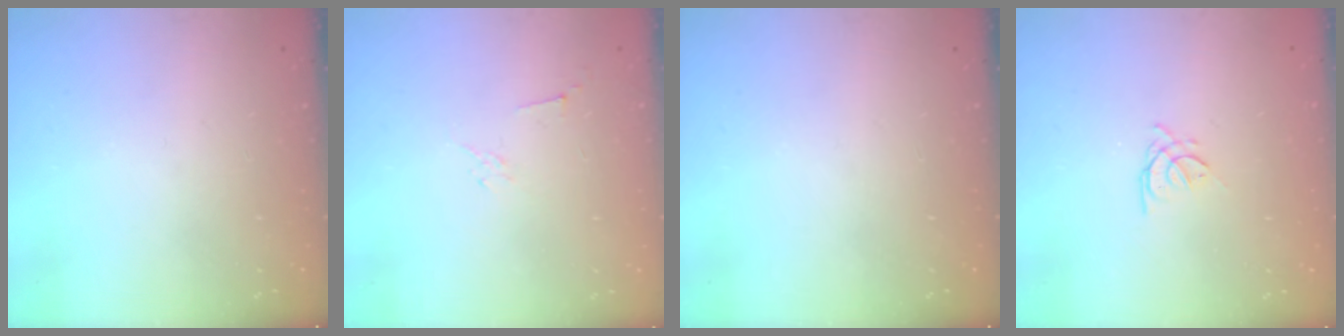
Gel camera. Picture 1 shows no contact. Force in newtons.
{"total": 2.9, "press": 2.8, "slide": 0.8}
{"total": 0.0}
{"total": 1.9, "press": 1.8, "slide": 0.5}